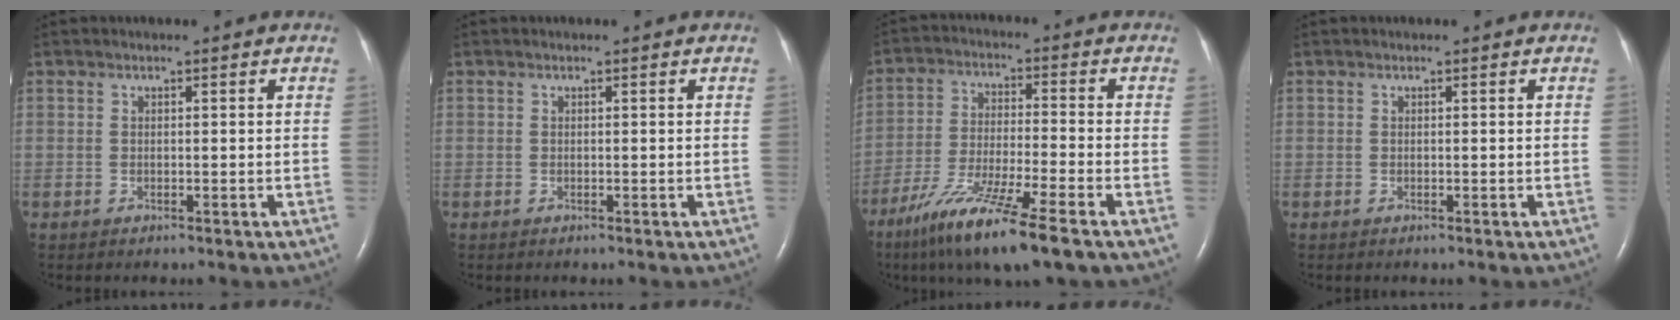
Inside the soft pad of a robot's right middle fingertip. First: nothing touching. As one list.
[{"total": 0.0}, {"total": 13.0, "force": [-8.5, 0.2, 9.8], "torque": [-0.194, -0.041, -0.154]}, {"total": 0.0}]